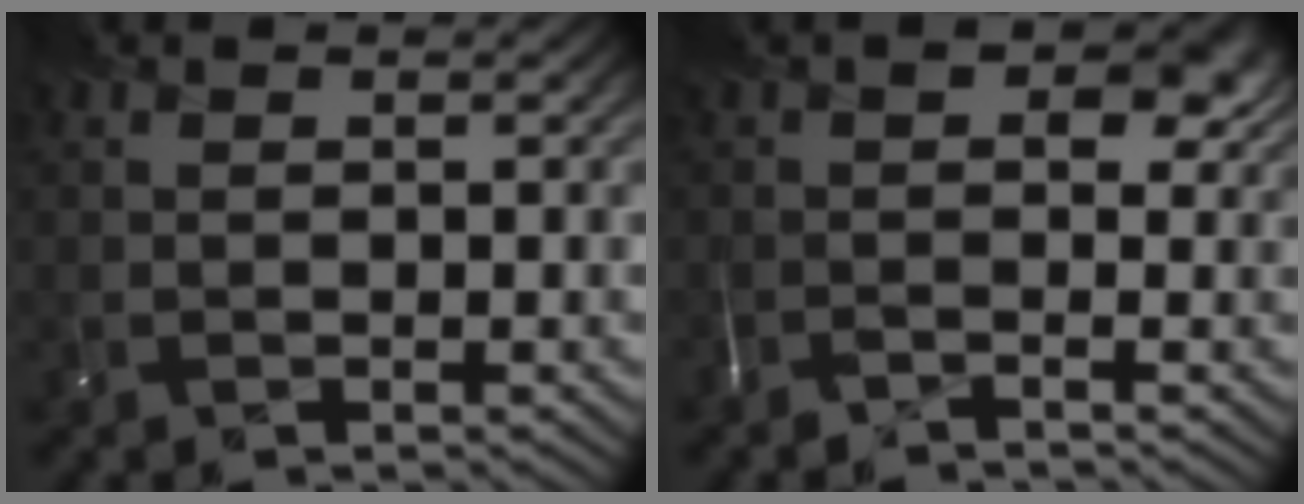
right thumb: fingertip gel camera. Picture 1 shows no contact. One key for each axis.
{"total": 3.4, "fx": -0.4, "fy": 1.3, "fz": 3.1, "tx": -0.041, "ty": -0.002, "tz": -0.015}